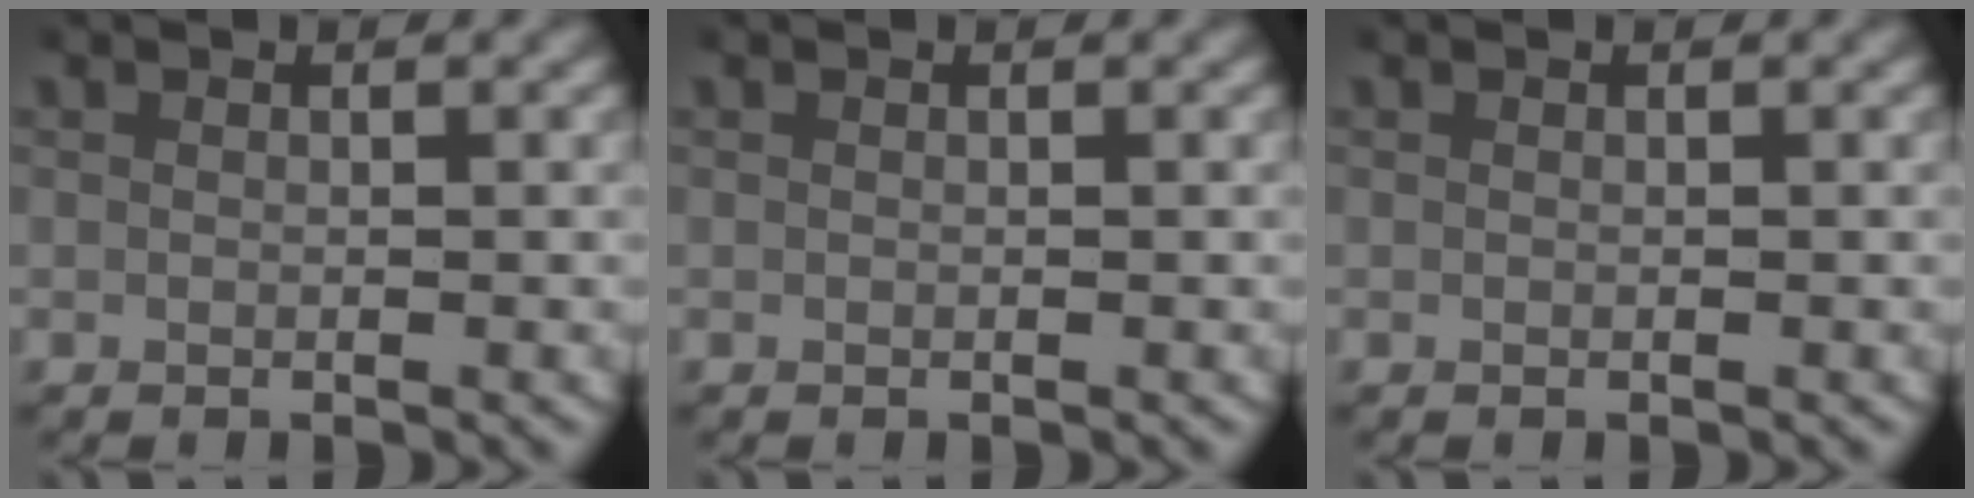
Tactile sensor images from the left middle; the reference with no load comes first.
{"total": 0.0}
{"total": 0.0}